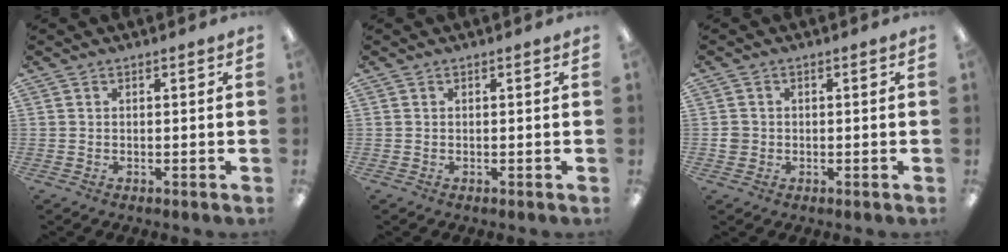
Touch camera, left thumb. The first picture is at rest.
{"total": 0.0}
{"total": 2.4, "force": [-0.3, 2.3, 0.6], "torque": [-0.003, 0.000, -0.008]}